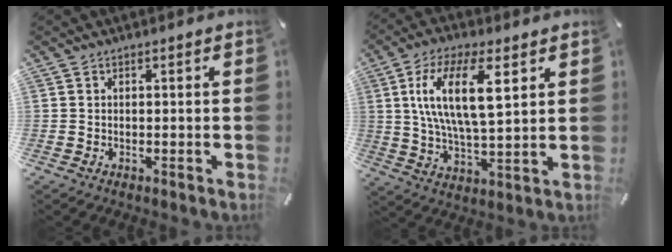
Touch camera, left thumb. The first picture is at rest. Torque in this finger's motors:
{"motor_torque": [0.99, 0.97, 2.20, -0.56, 0.33]}